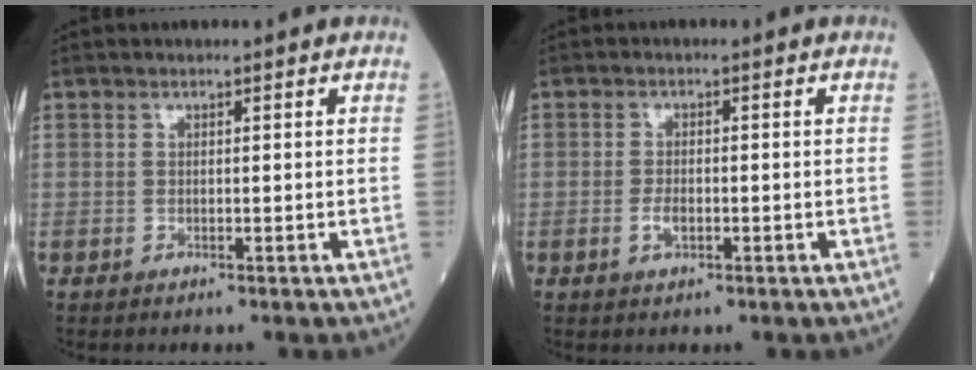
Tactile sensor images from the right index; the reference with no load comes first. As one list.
[{"total": 2.1, "force": [-0.7, 0.9, 1.7], "torque": [-0.035, 0.001, -0.012]}]